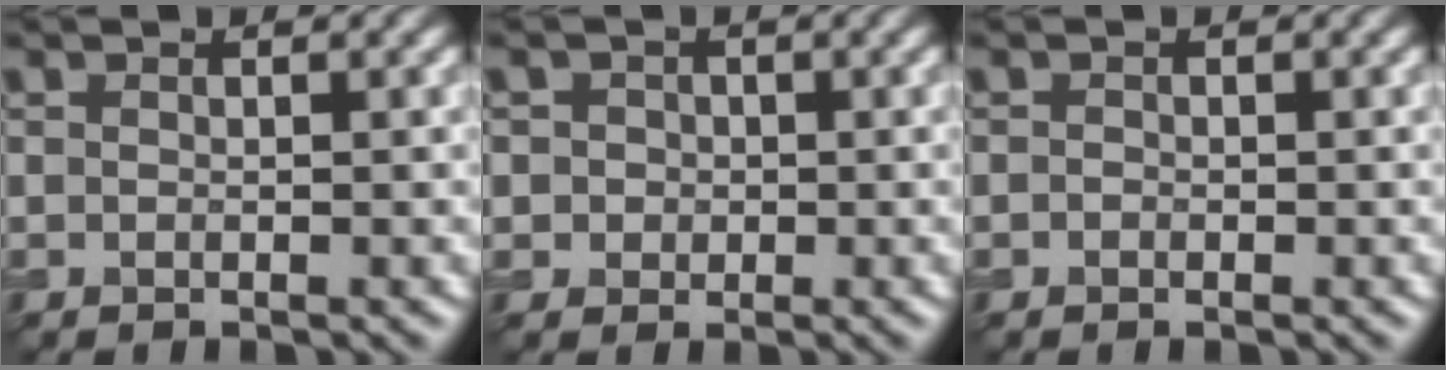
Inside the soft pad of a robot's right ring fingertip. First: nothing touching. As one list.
[{"total": 2.6, "force": [0.8, 2.3, 0.7], "torque": [0.008, 0.017, -0.004]}, {"total": 0.0}]